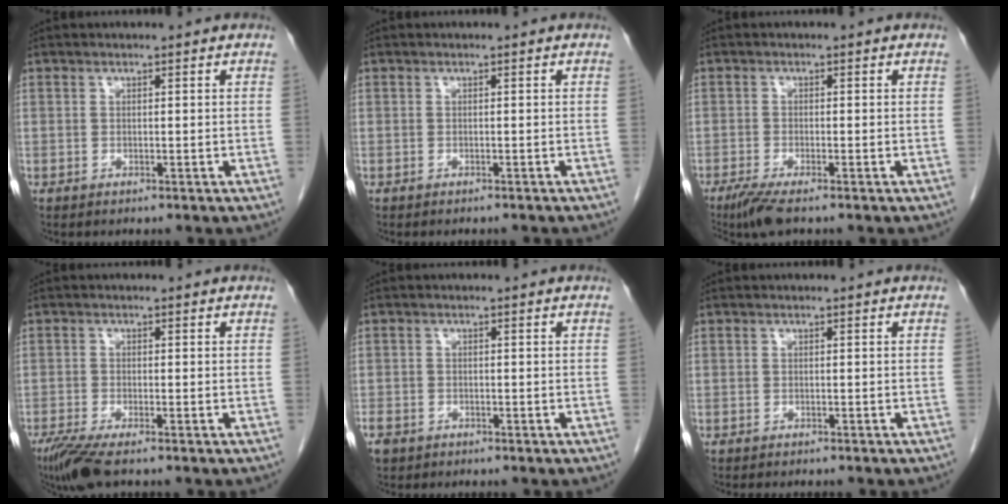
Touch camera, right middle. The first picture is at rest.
{"total": 1.7, "force": [-1.6, 0.2, 0.5], "torque": [-0.010, -0.001, -0.019]}
{"total": 4.1, "force": [-3.0, 0.3, 2.7], "torque": [-0.052, -0.011, -0.057]}
{"total": 5.1, "force": [-3.7, 0.4, 3.5], "torque": [-0.065, -0.014, -0.069]}
{"total": 3.1, "force": [-2.3, 1.9, 0.9], "torque": [-0.022, -0.001, -0.038]}
{"total": 2.8, "force": [-2.5, 0.5, 1.2], "torque": [-0.017, -0.004, -0.026]}